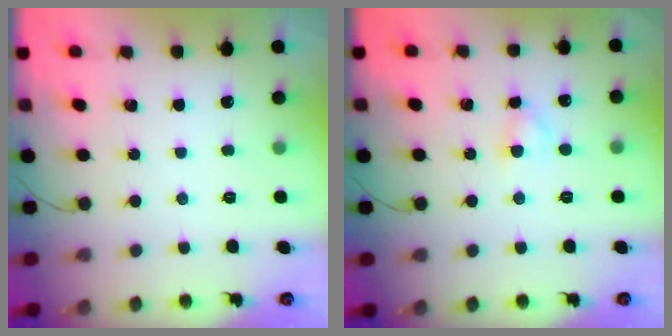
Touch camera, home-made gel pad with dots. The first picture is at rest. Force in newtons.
{"total": 3.0, "press": 2.8, "slide": 1.2}